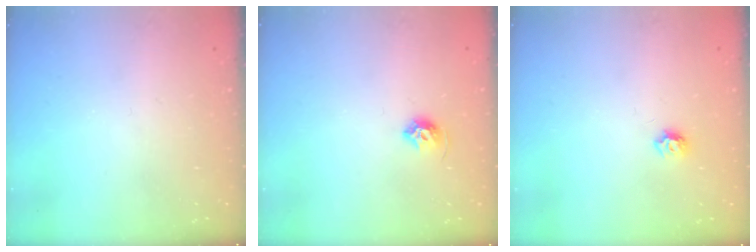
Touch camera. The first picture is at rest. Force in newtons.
{"total": 6.9, "press": 6.8, "slide": 0.9}
{"total": 5.9, "press": 5.9, "slide": 0.6}